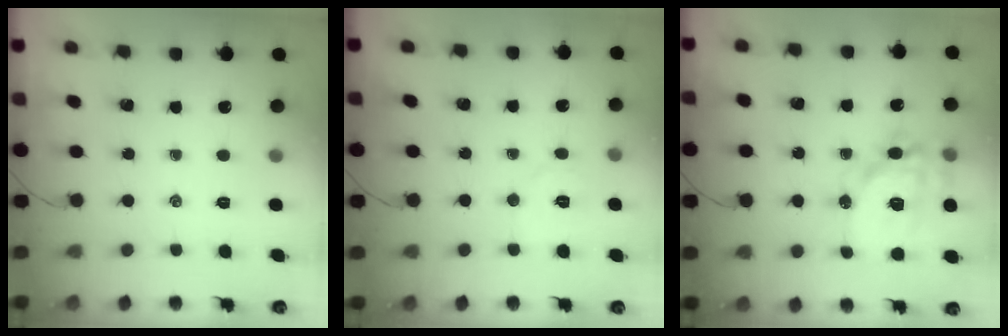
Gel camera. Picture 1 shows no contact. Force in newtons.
{"total": 5.7, "press": 5.7, "slide": 0.8}
{"total": 17.3, "press": 16.9, "slide": 3.5}